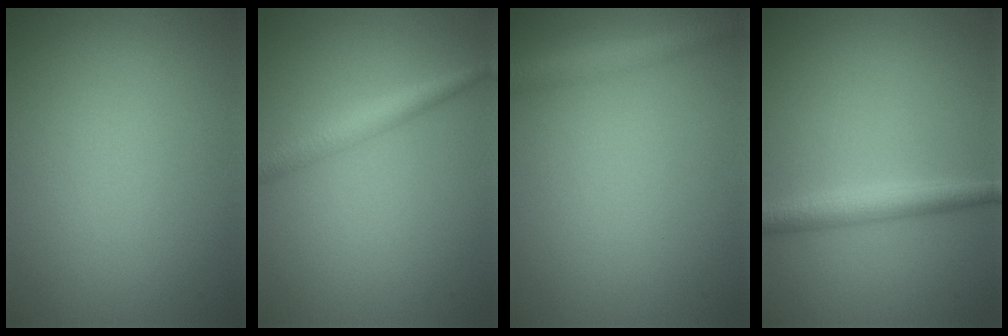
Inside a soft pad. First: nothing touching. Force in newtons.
{"total": 2.5, "press": 2.5, "slide": 0.0}
{"total": 2.9, "press": 2.9, "slide": 0.1}
{"total": 2.8, "press": 2.8, "slide": 0.0}